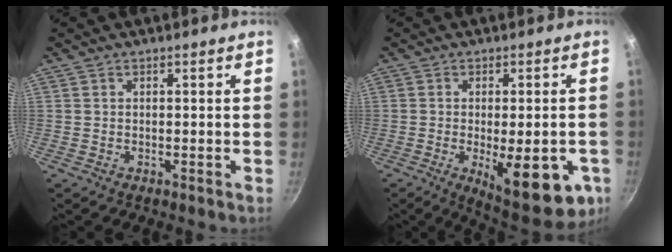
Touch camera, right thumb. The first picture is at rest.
{"total": 16.3, "force": [-5.1, 6.0, 14.3], "torque": [-0.160, -0.006, -0.055]}